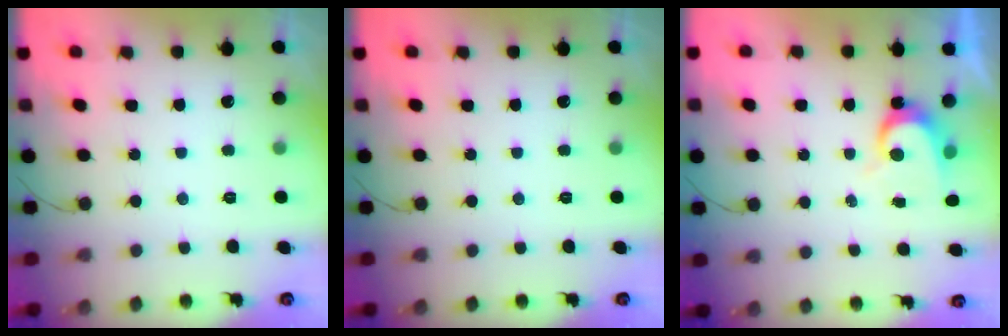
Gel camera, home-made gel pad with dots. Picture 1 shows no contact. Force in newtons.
{"total": 0.0}
{"total": 5.5, "press": 5.5, "slide": 0.3}